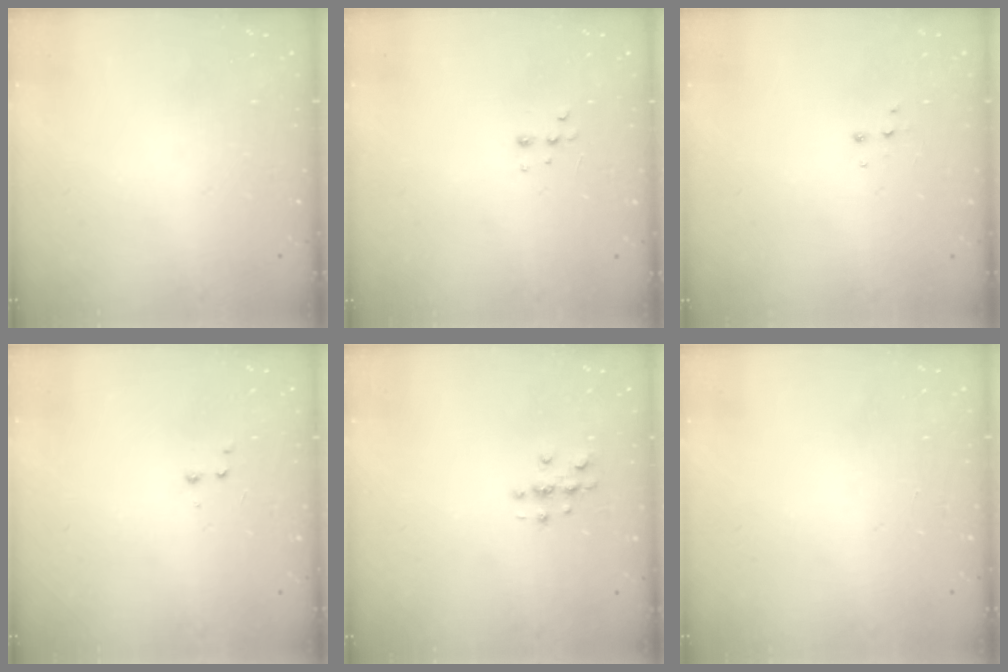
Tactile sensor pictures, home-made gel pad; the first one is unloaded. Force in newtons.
{"total": 3.4, "press": 3.3, "slide": 0.8}
{"total": 3.9, "press": 3.9, "slide": 0.5}
{"total": 2.6, "press": 2.5, "slide": 0.6}
{"total": 2.7, "press": 2.7, "slide": 0.3}
{"total": 0.0}